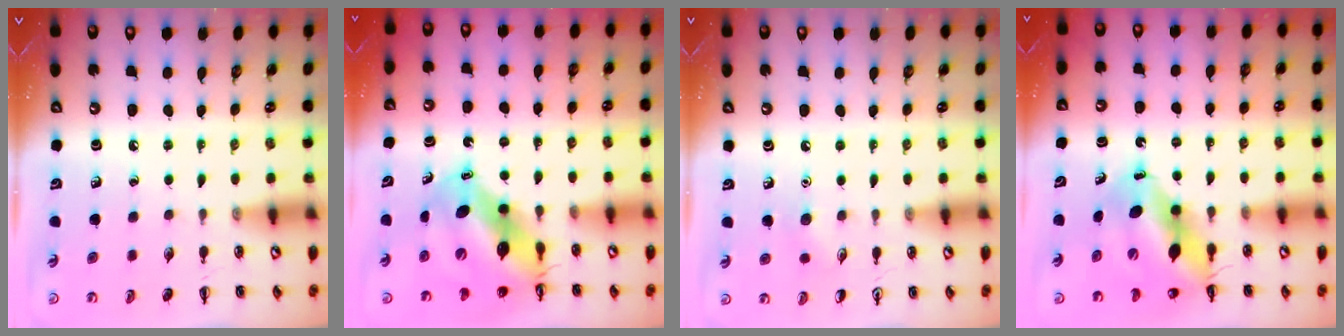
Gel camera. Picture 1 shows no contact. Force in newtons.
{"total": 10.9, "press": 10.5, "slide": 3.1}
{"total": 3.7, "press": 3.5, "slide": 1.1}
{"total": 11.7, "press": 11.3, "slide": 3.0}